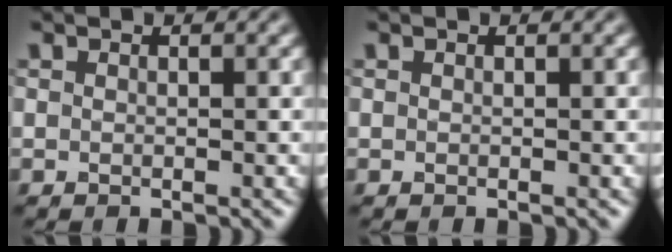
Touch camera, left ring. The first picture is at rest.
{"total": 0.0}